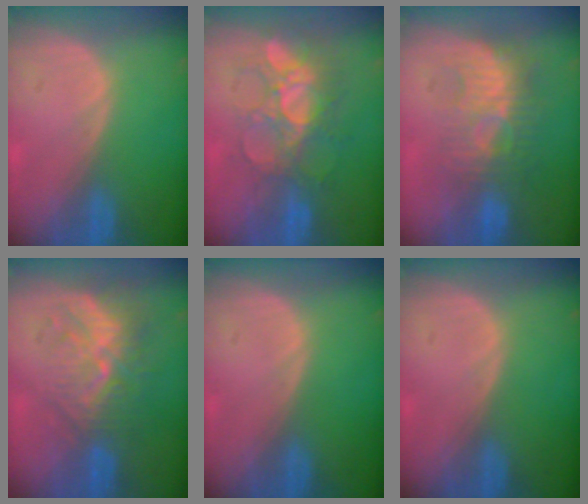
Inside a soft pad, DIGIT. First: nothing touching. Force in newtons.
{"total": 9.6, "press": 8.5, "slide": 4.4}
{"total": 8.6, "press": 8.1, "slide": 2.9}
{"total": 9.9, "press": 8.6, "slide": 4.9}
{"total": 0.0}
{"total": 0.0}